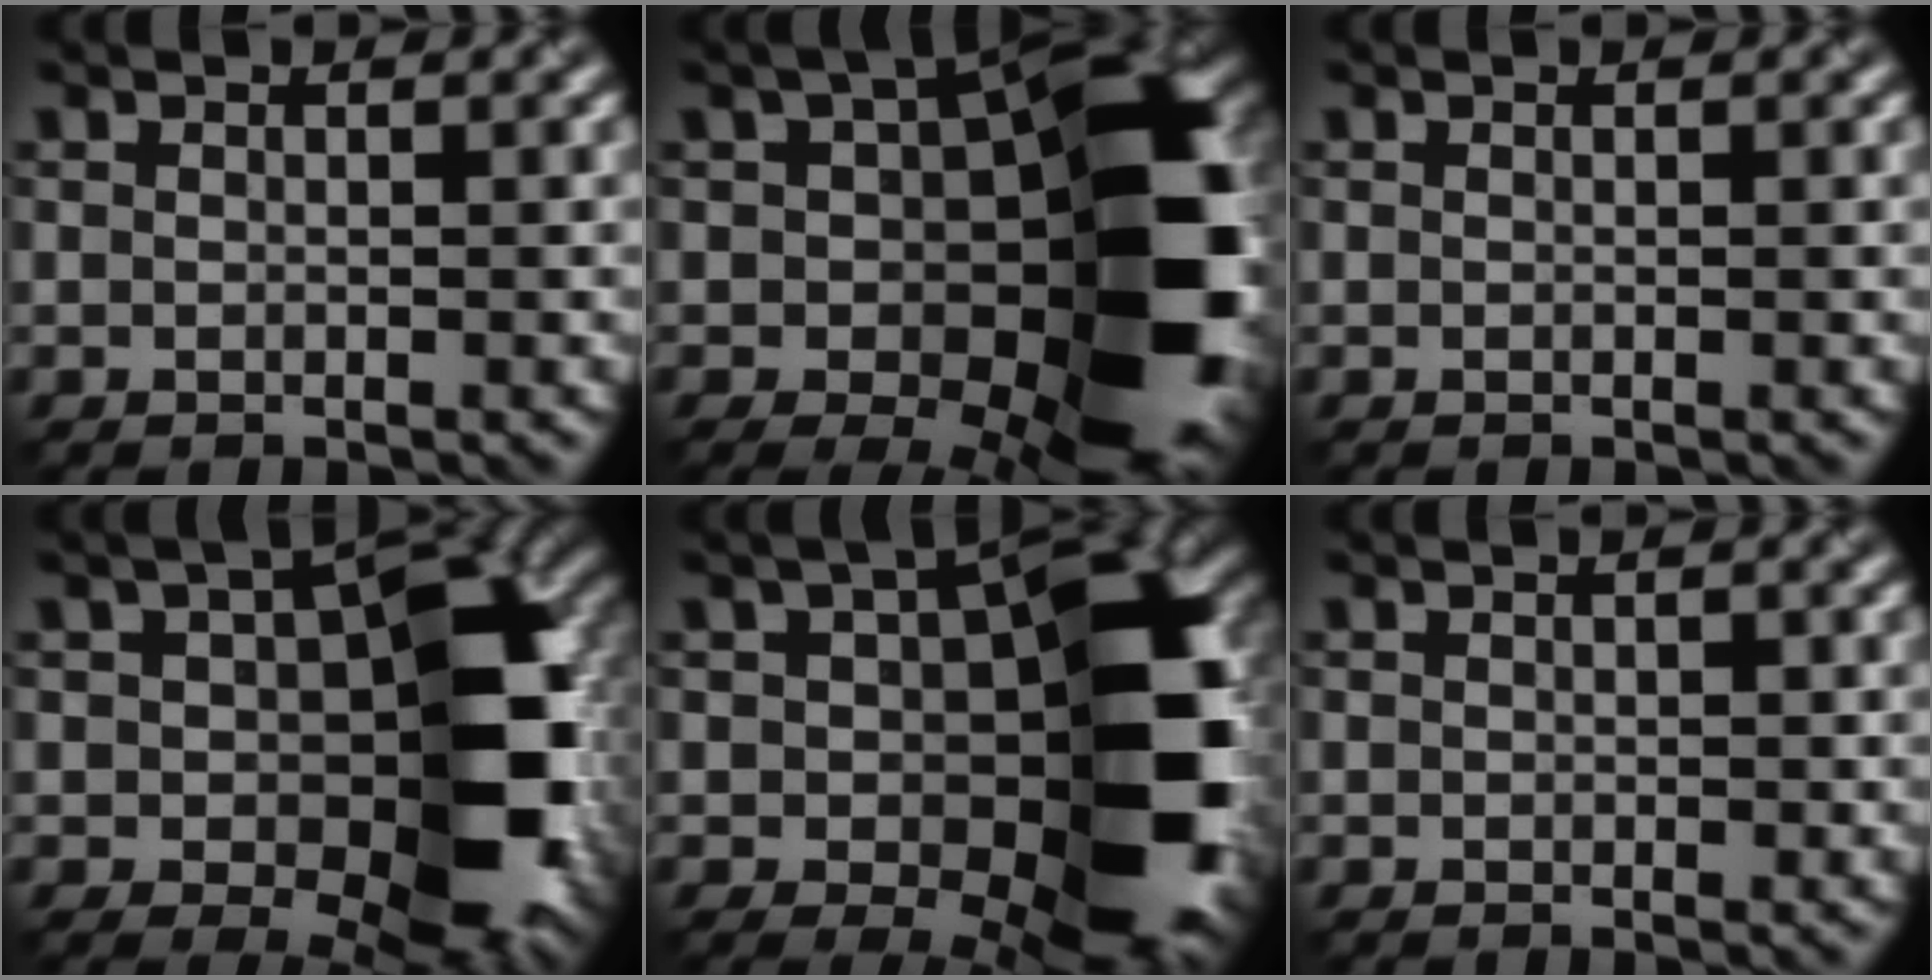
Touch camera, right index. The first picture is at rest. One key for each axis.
{"total": 15.2, "fx": -0.4, "fy": 8.2, "fz": 12.8, "tx": -0.145, "ty": -0.001, "tz": -0.014}
{"total": 0.0}
{"total": 12.6, "fx": -0.4, "fy": 7.4, "fz": 10.3, "tx": -0.124, "ty": -0.002, "tz": -0.003}
{"total": 13.9, "fx": -0.3, "fy": 7.8, "fz": 11.5, "tx": -0.132, "ty": -0.004, "tz": -0.007}
{"total": 0.6, "fx": -0.1, "fy": 0.4, "fz": 0.4, "tx": -0.005, "ty": -0.001, "tz": -0.001}